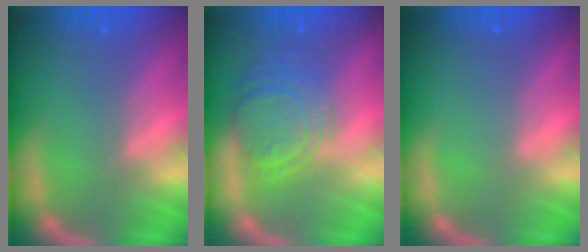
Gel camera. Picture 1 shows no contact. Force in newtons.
{"total": 7.1}
{"total": 0.0}